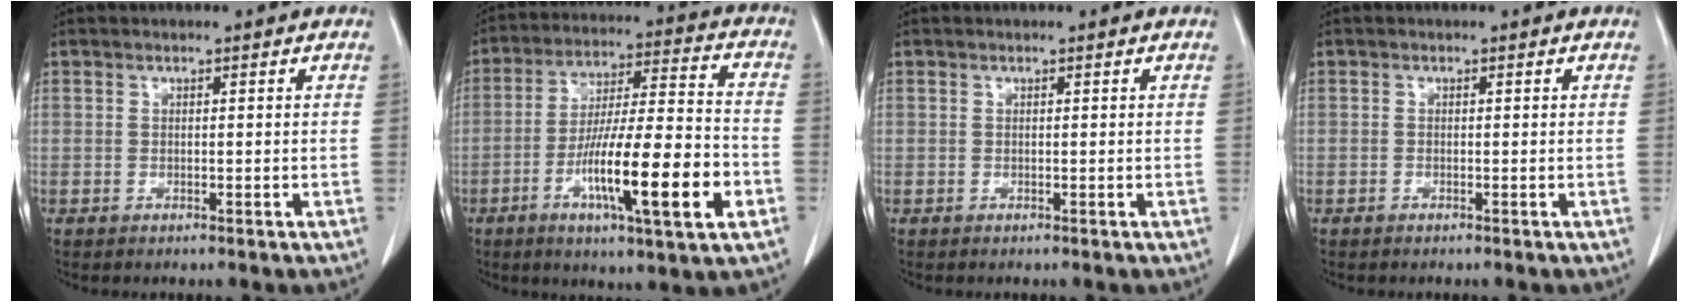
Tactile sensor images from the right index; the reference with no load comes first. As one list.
[{"total": 18.1, "force": [-6.4, 1.5, 16.9], "torque": [-0.280, -0.009, -0.102]}, {"total": 0.0}, {"total": 0.0}]